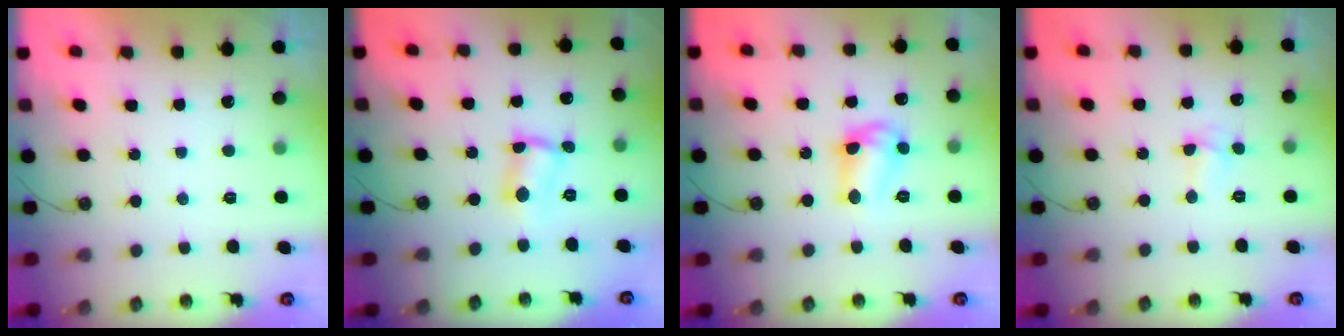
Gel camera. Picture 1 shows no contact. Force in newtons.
{"total": 2.9, "press": 2.9, "slide": 0.4}
{"total": 11.0, "press": 11.0, "slide": 0.9}
{"total": 3.5, "press": 3.5, "slide": 0.6}